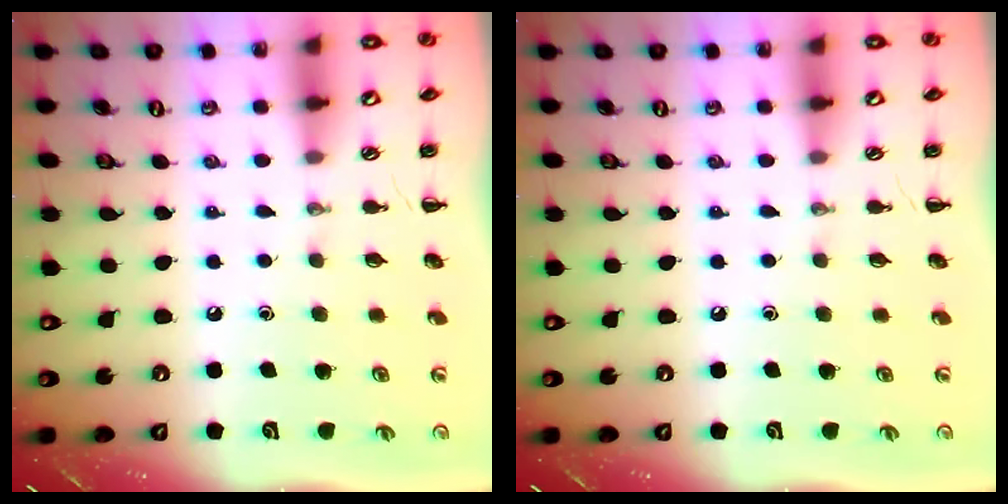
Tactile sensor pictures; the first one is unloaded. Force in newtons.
{"total": 0.0}